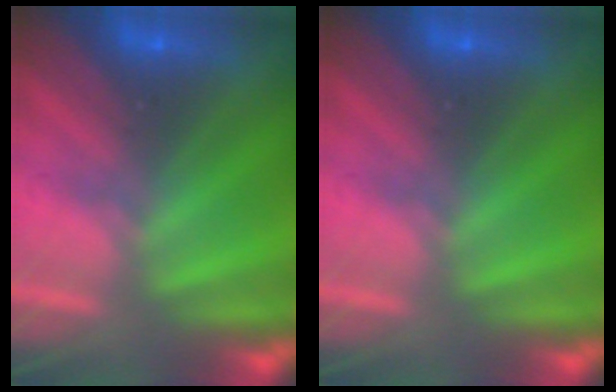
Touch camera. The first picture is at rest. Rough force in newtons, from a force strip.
{"total": 0.0}